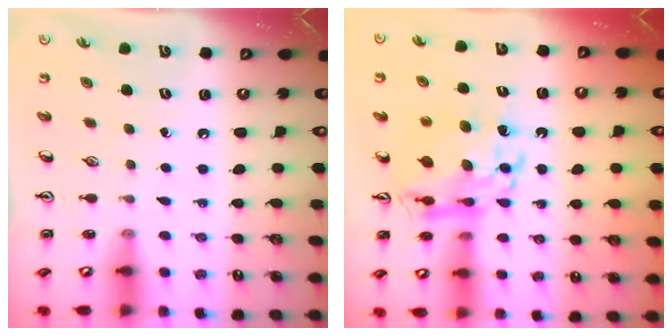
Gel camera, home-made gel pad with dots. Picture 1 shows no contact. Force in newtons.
{"total": 13.5, "press": 13.4, "slide": 1.4}